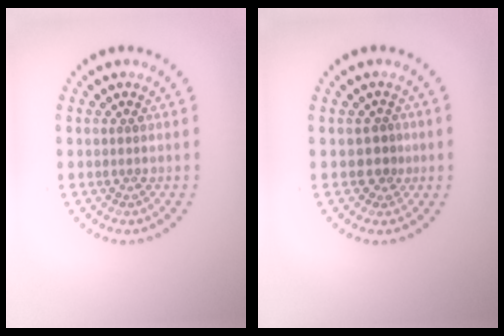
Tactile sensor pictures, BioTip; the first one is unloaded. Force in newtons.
{"total": 1.8, "press": 1.4, "slide": 1.1}